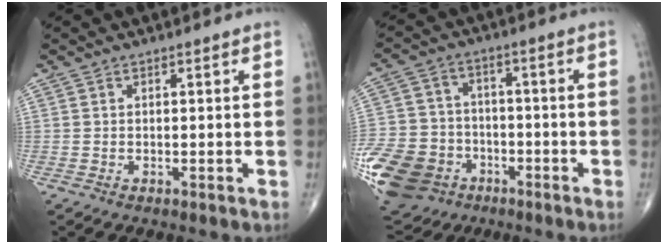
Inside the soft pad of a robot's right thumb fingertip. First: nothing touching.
{"total": 18.1, "force": [-7.8, 14.1, 8.1], "torque": [-0.172, 0.028, -0.132]}